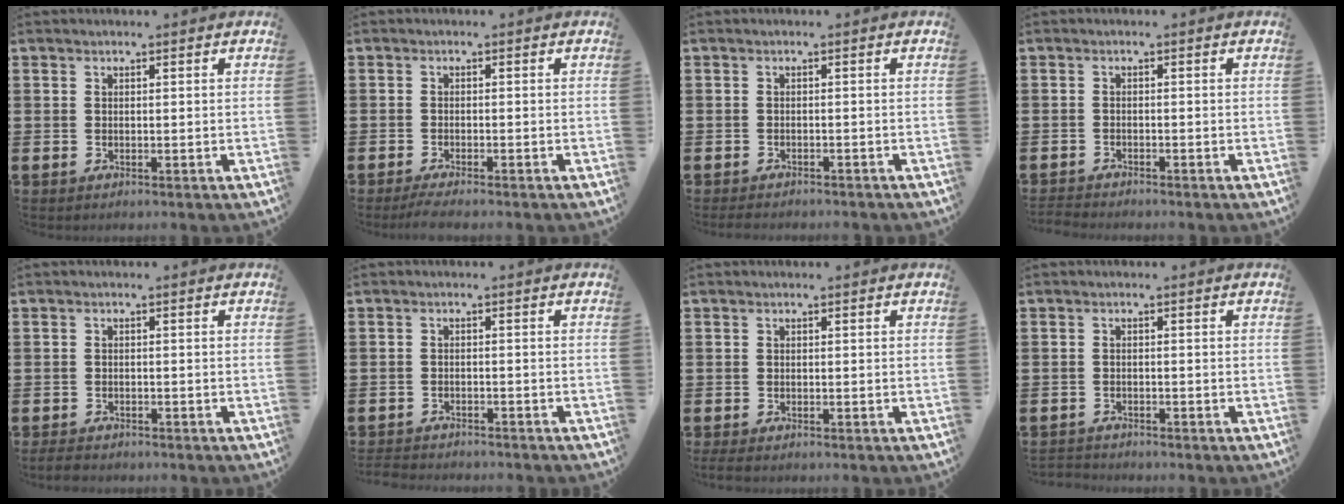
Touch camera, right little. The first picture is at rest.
{"total": 1.4, "force": [-1.1, 0.0, 0.9], "torque": [-0.014, 0.001, -0.021]}
{"total": 1.1, "force": [-1.1, 0.1, 0.2], "torque": [-0.006, 0.001, -0.023]}
{"total": 1.2, "force": [-1.2, 0.0, 0.1], "torque": [-0.004, 0.001, -0.025]}
{"total": 1.2, "force": [-1.1, 0.3, 0.3], "torque": [-0.009, 0.003, -0.024]}
{"total": 2.0, "force": [-2.0, 0.1, 0.0], "torque": [-0.003, 0.001, -0.043]}
{"total": 0.7, "force": [-0.5, 0.2, 0.5], "torque": [-0.009, -0.002, -0.010]}
{"total": 1.1, "force": [-1.1, 0.1, -0.2], "torque": [0.000, 0.002, -0.023]}